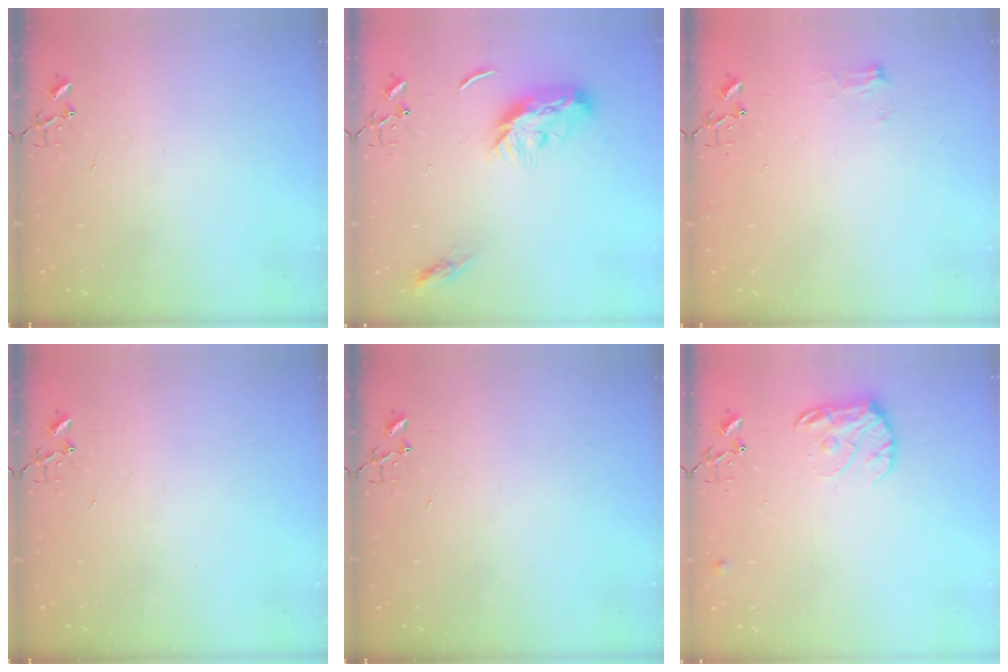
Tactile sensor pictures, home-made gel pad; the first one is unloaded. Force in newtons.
{"total": 11.0, "press": 11.0, "slide": 0.1}
{"total": 6.8, "press": 6.8, "slide": 0.8}
{"total": 0.0}
{"total": 0.0}
{"total": 11.5, "press": 11.5, "slide": 0.6}